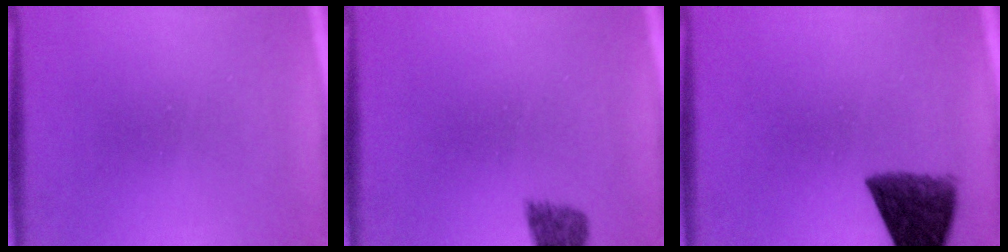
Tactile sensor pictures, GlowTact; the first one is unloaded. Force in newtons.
{"total": 1.9}
{"total": 9.1}